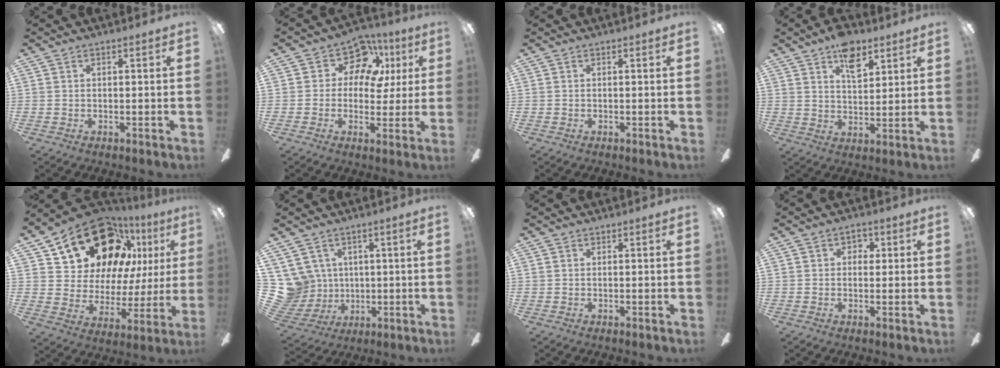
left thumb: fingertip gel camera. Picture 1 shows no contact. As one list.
[{"total": 11.3, "force": [5.1, 8.2, 5.8], "torque": [-0.083, -0.024, 0.094]}, {"total": 0.0}, {"total": 9.2, "force": [5.8, 4.8, 5.4], "torque": [-0.071, -0.021, 0.099]}, {"total": 22.6, "force": [14.4, 13.5, 11.0], "torque": [-0.178, -0.081, 0.274]}, {"total": 10.5, "force": [2.9, 9.7, 2.6], "torque": [-0.109, -0.022, 0.062]}, {"total": 0.0}, {"total": 2.8, "force": [0.7, 2.2, 1.6], "torque": [-0.007, 0.001, 0.005]}]